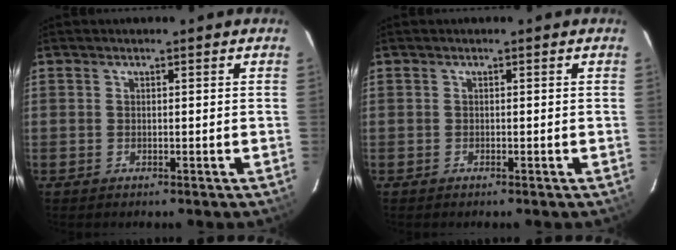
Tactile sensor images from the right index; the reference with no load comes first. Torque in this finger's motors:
{"motor_torque": [-0.11, -0.13, 0.05, 0.01]}